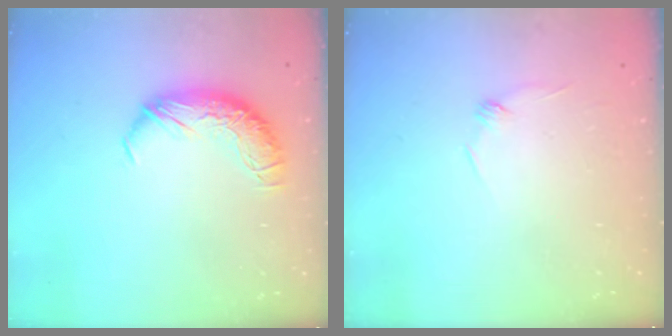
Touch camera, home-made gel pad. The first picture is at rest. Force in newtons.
{"total": 8.1, "press": 8.1, "slide": 0.6}